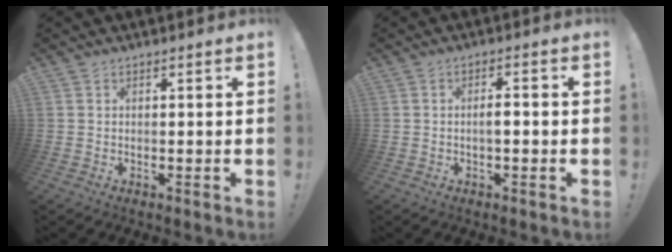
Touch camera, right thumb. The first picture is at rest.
{"total": 3.0, "force": [-0.8, 0.8, 2.8], "torque": [-0.040, 0.005, -0.018]}